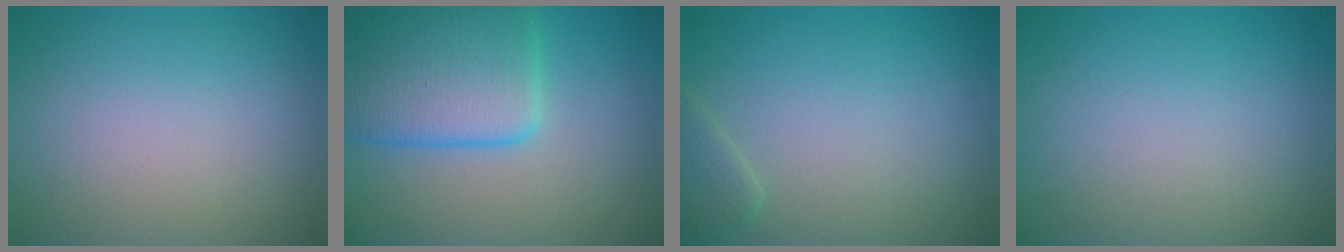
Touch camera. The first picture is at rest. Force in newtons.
{"total": 8.0, "press": 8.0, "slide": 0.3}
{"total": 1.5, "press": 1.5, "slide": 0.1}
{"total": 0.0}